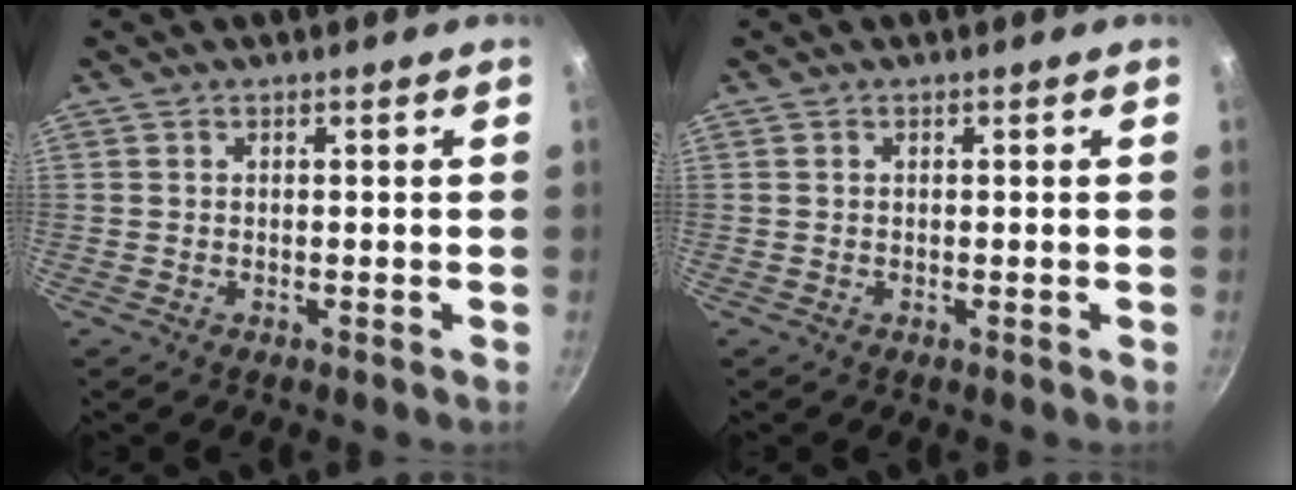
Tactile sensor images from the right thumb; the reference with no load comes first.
{"total": 0.0}